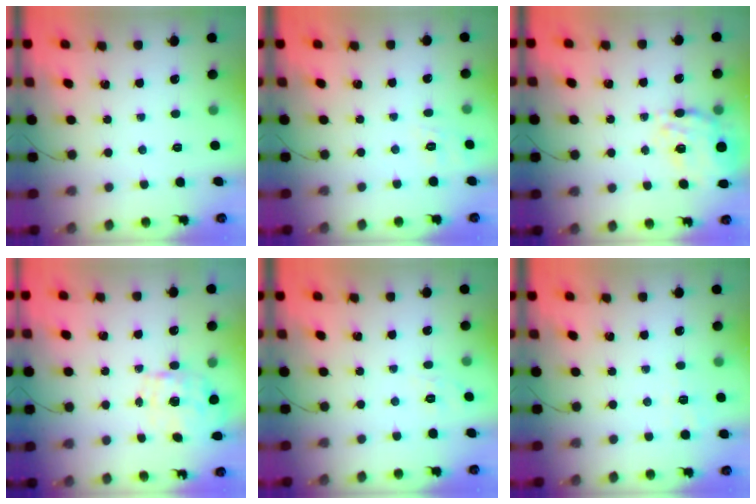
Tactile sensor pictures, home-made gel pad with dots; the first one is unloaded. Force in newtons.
{"total": 6.7, "press": 6.4, "slide": 1.8}
{"total": 13.0, "press": 12.3, "slide": 4.2}
{"total": 1.6, "press": 1.5, "slide": 0.6}
{"total": 3.8, "press": 3.3, "slide": 1.9}
{"total": 2.7, "press": 2.3, "slide": 1.5}